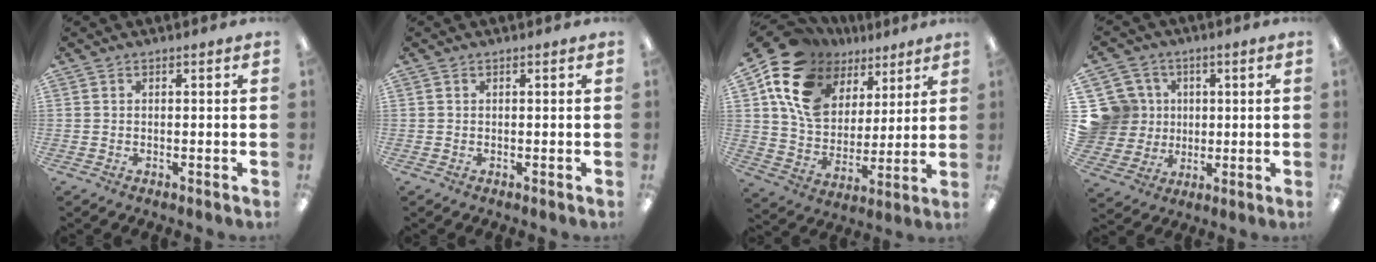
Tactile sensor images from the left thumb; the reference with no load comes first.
{"total": 0.0}
{"total": 17.9, "force": [10.0, 12.4, 8.2], "torque": [-0.175, -0.045, 0.189]}
{"total": 12.8, "force": [1.9, 12.2, 3.0], "torque": [-0.090, 0.005, 0.046]}